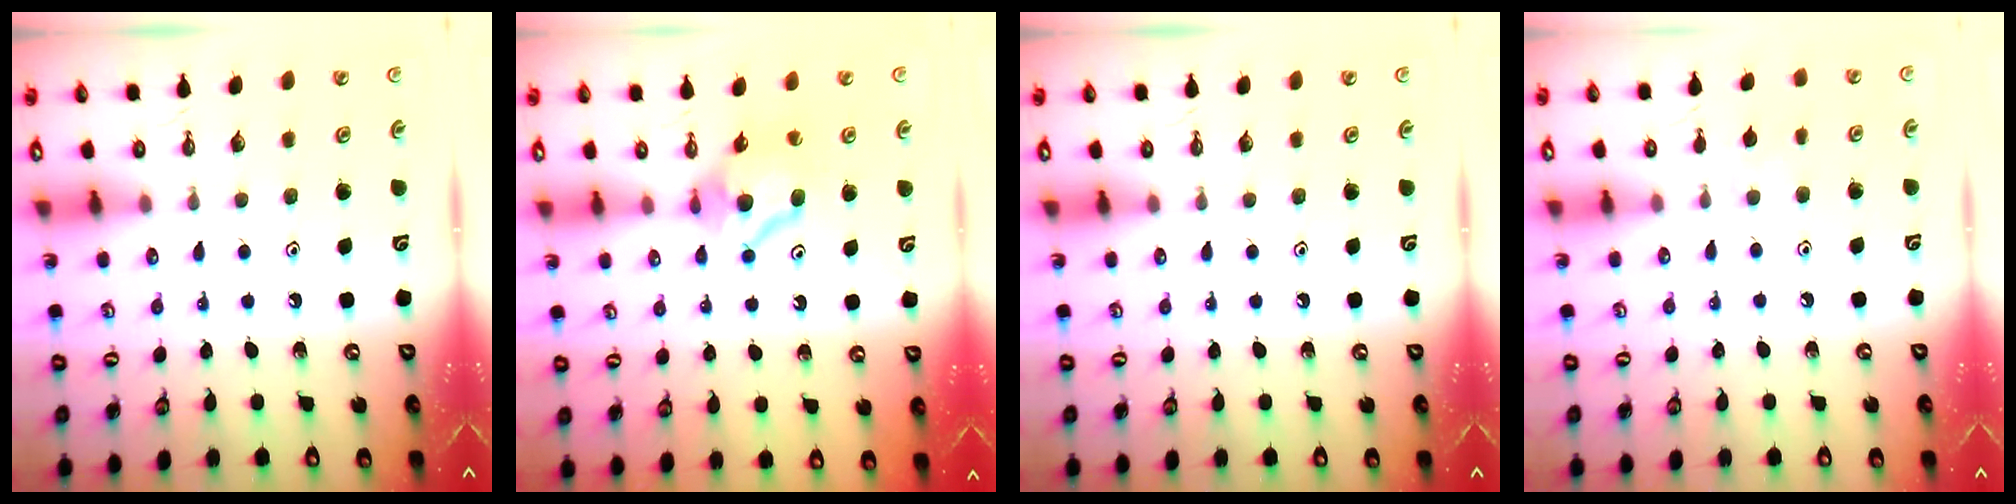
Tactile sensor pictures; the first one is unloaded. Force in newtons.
{"total": 7.9, "press": 7.9, "slide": 0.2}
{"total": 0.0}
{"total": 4.5, "press": 4.4, "slide": 0.7}